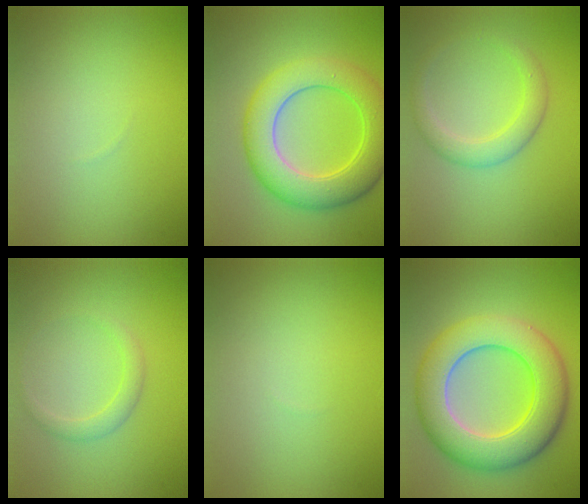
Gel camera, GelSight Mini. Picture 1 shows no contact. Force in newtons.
{"total": 7.7, "press": 7.7, "slide": 0.2}
{"total": 2.8, "press": 2.8, "slide": 0.2}
{"total": 1.5, "press": 1.5, "slide": 0.1}
{"total": 0.0}
{"total": 9.7, "press": 9.7, "slide": 0.1}